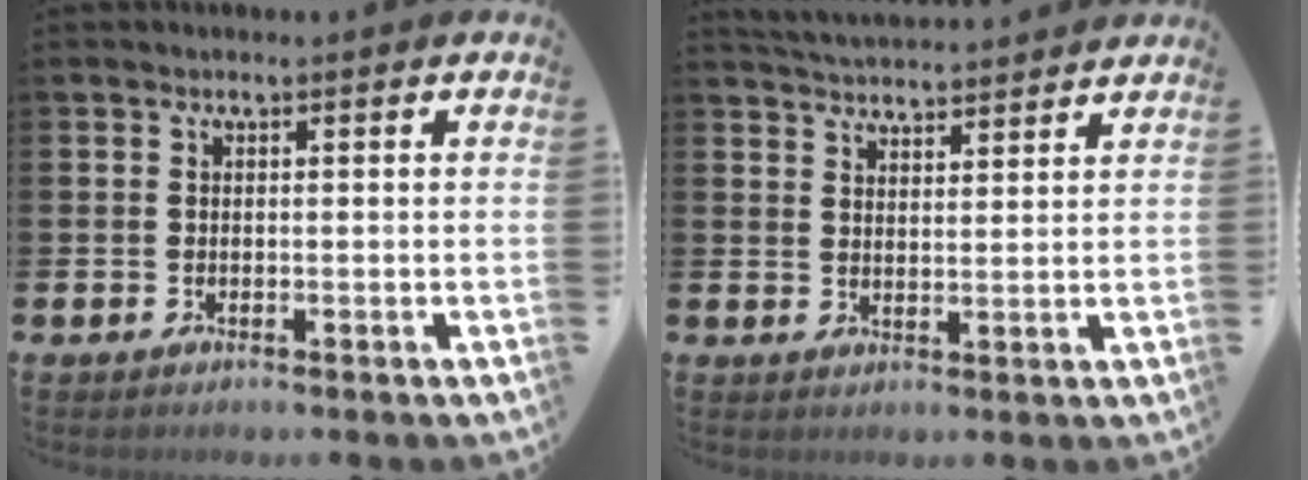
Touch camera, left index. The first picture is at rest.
{"total": 4.5, "force": [4.5, 0.1, 0.1], "torque": [-0.010, -0.028, 0.081]}